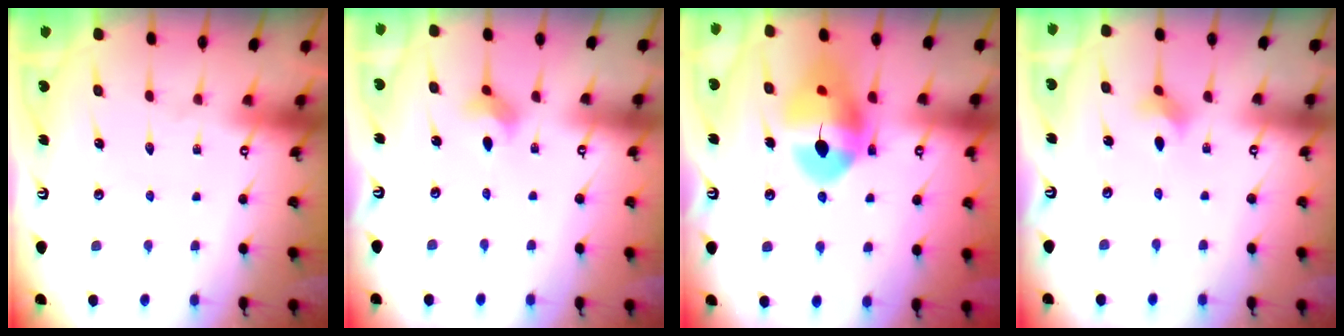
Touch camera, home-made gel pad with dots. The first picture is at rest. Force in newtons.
{"total": 2.9, "press": 2.9, "slide": 0.3}
{"total": 14.0, "press": 13.9, "slide": 1.7}
{"total": 2.3, "press": 2.3, "slide": 0.5}